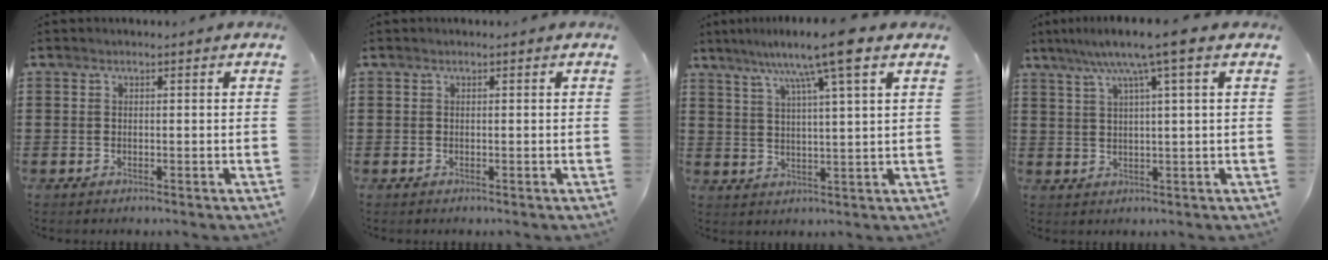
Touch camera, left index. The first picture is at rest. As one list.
[{"total": 0.0}, {"total": 9.1, "force": [6.1, 0.1, 6.8], "torque": [-0.131, -0.012, 0.100]}, {"total": 6.7, "force": [3.6, -0.1, 5.6], "torque": [-0.119, -0.001, 0.057]}]